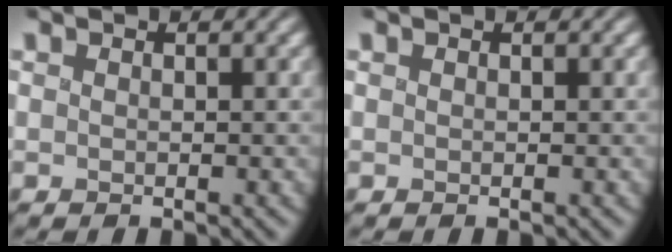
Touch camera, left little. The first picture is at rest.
{"total": 0.0}